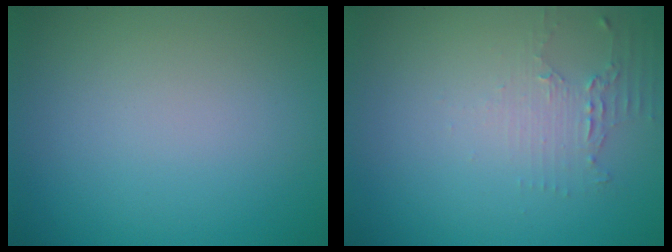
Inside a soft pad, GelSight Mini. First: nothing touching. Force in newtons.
{"total": 2.0, "press": 1.4, "slide": 1.5}